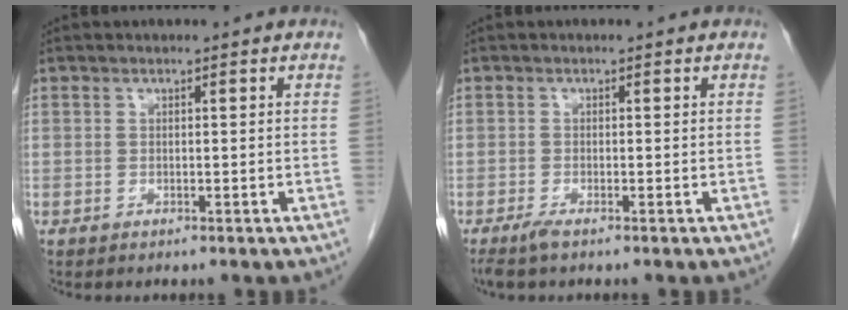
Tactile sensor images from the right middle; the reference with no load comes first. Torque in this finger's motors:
{"motor_torque": [0.42, -0.09, 0.10, 0.03]}